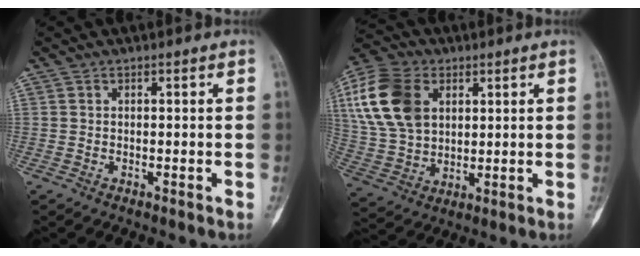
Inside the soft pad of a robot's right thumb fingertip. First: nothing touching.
{"total": 16.9, "force": [5.2, 11.7, 11.1], "torque": [-0.215, -0.002, 0.102]}